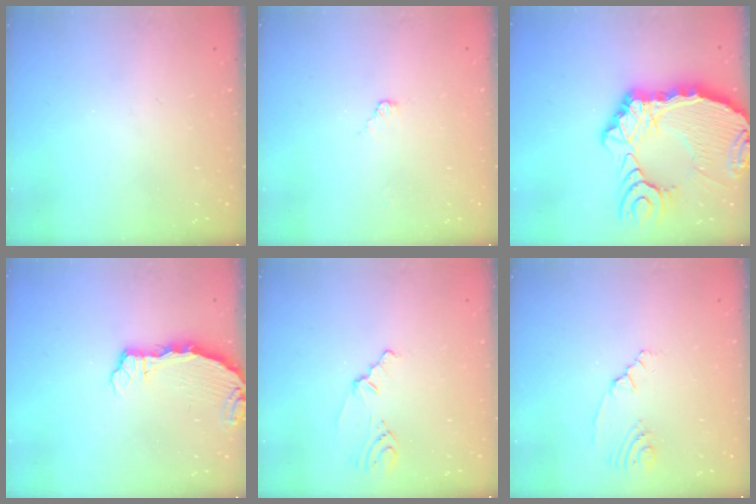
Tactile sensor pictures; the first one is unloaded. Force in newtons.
{"total": 2.5, "press": 2.5, "slide": 0.3}
{"total": 22.0, "press": 21.8, "slide": 3.0}
{"total": 5.2, "press": 5.2, "slide": 0.4}
{"total": 1.5, "press": 1.4, "slide": 0.7}
{"total": 2.4, "press": 2.1, "slide": 1.2}